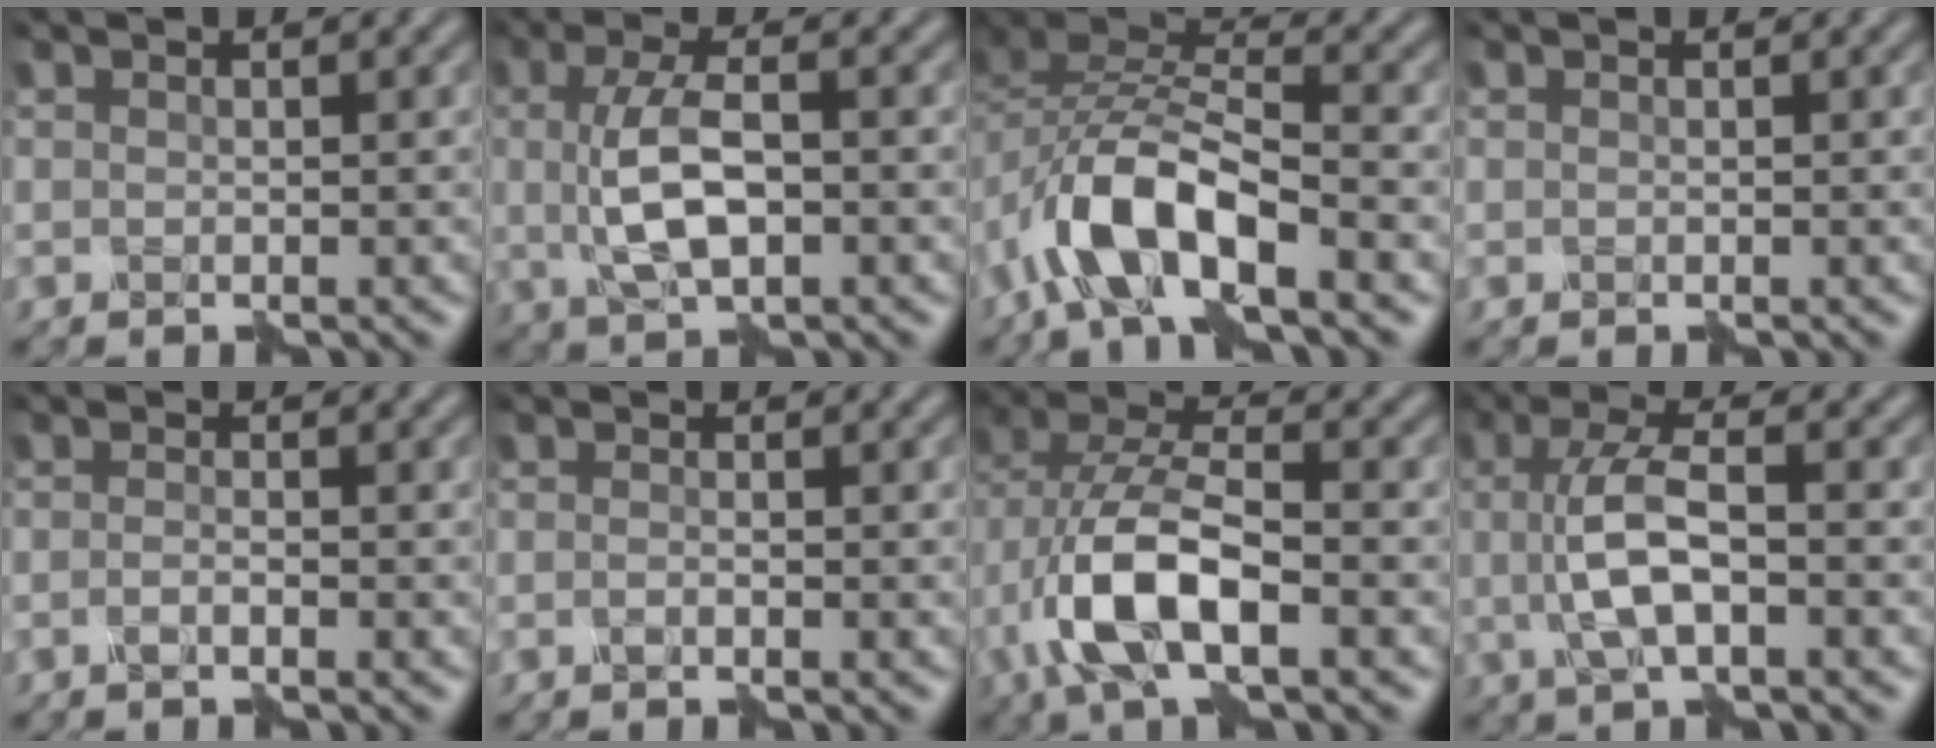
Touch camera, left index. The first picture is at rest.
{"total": 5.3, "force": [-0.2, 1.9, 4.9], "torque": [-0.105, 0.004, -0.005]}
{"total": 8.7, "force": [-4.2, 3.6, 6.8], "torque": [-0.137, 0.011, -0.086]}
{"total": 0.0}
{"total": 1.1, "force": [-0.8, 0.0, 0.8], "torque": [-0.019, -0.001, -0.018]}
{"total": 0.8, "force": [-0.6, 0.0, 0.6], "torque": [-0.015, -0.002, -0.019]}
{"total": 8.2, "force": [-2.3, 3.7, 7.0], "torque": [-0.156, 0.007, -0.046]}
{"total": 5.2, "force": [-0.4, 1.6, 4.9], "torque": [-0.108, 0.005, -0.010]}